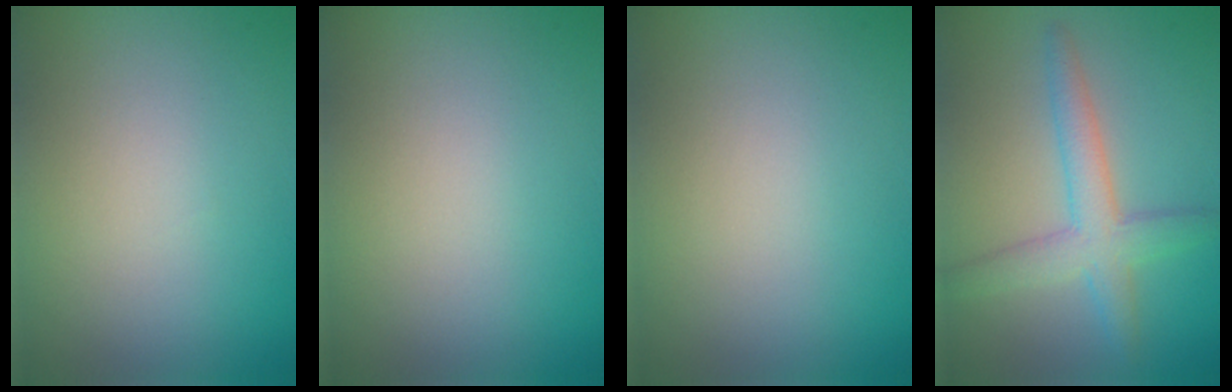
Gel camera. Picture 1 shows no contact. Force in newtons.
{"total": 0.0}
{"total": 0.0}
{"total": 4.1, "press": 4.1, "slide": 0.1}